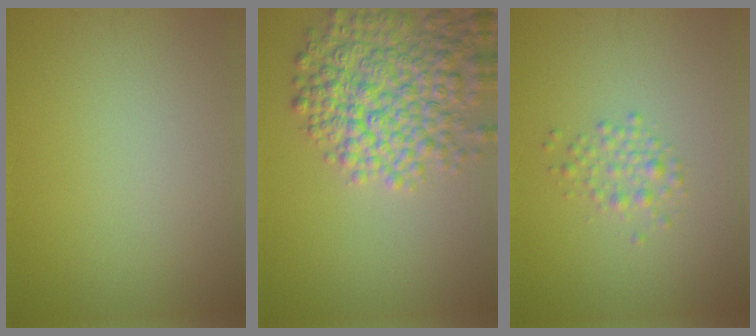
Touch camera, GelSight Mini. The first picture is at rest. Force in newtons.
{"total": 8.0, "press": 7.9, "slide": 0.5}
{"total": 1.7, "press": 1.7, "slide": 0.0}